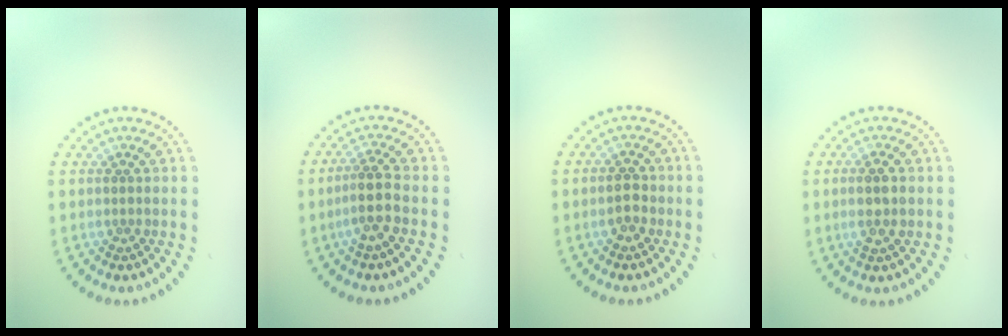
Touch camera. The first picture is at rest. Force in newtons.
{"total": 2.6, "press": 2.1, "slide": 1.6}
{"total": 1.9, "press": 1.9, "slide": 0.4}
{"total": 2.3, "press": 2.1, "slide": 0.8}